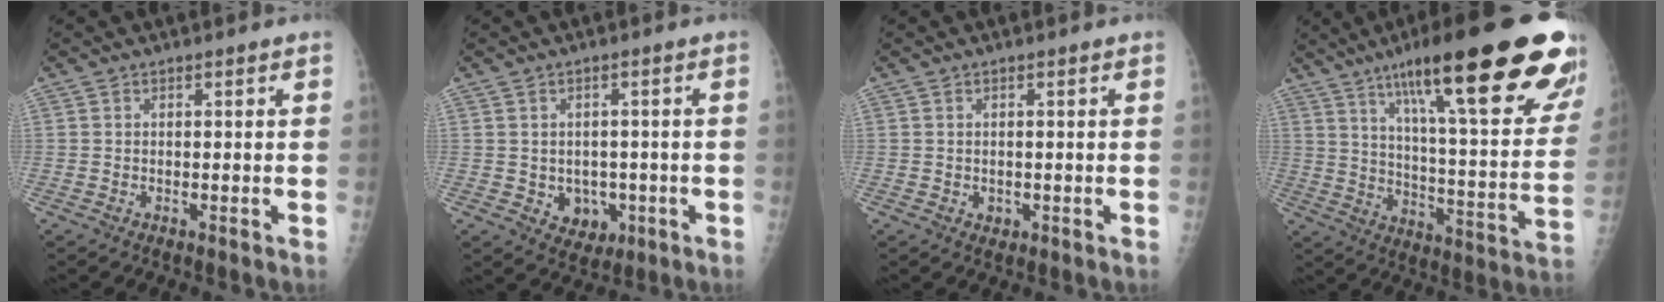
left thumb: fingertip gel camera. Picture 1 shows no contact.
{"total": 5.4, "force": [-1.2, 4.6, 2.7], "torque": [-0.012, 0.004, -0.004]}
{"total": 1.2, "force": [-0.2, 1.0, 0.5], "torque": [-0.007, 0.000, 0.003]}
{"total": 32.5, "force": [19.2, 5.9, 25.5], "torque": [-0.310, -0.037, 0.287]}